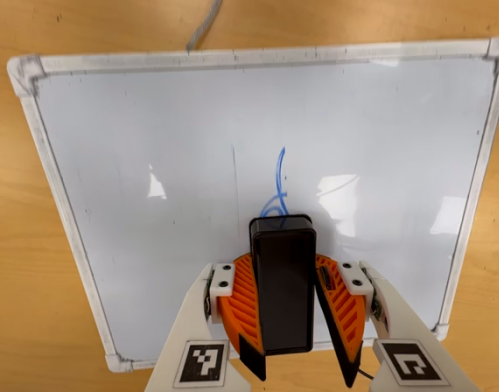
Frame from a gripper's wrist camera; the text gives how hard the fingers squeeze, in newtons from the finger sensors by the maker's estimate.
{"total": 9.0, "left": 9.7, "right": 8.3}